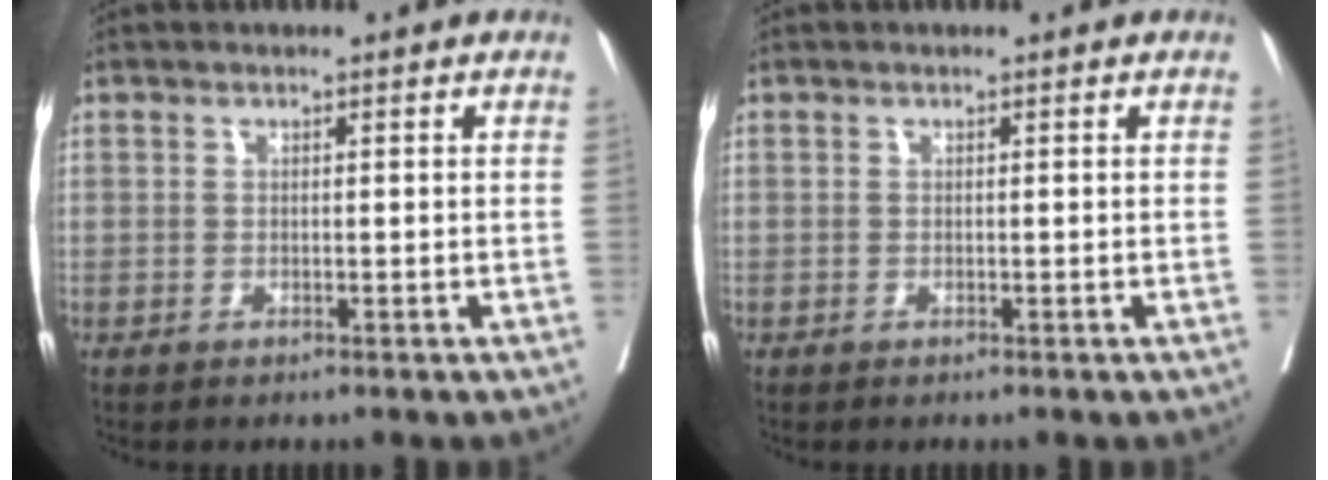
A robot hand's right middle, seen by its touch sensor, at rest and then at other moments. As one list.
[{"total": 0.0}]